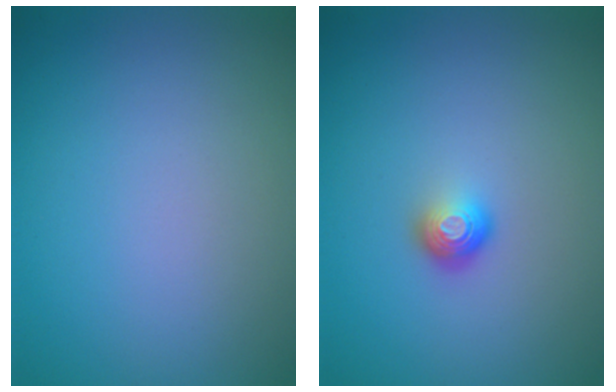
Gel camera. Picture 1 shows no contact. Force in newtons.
{"total": 1.8, "press": 1.1, "slide": 1.4}